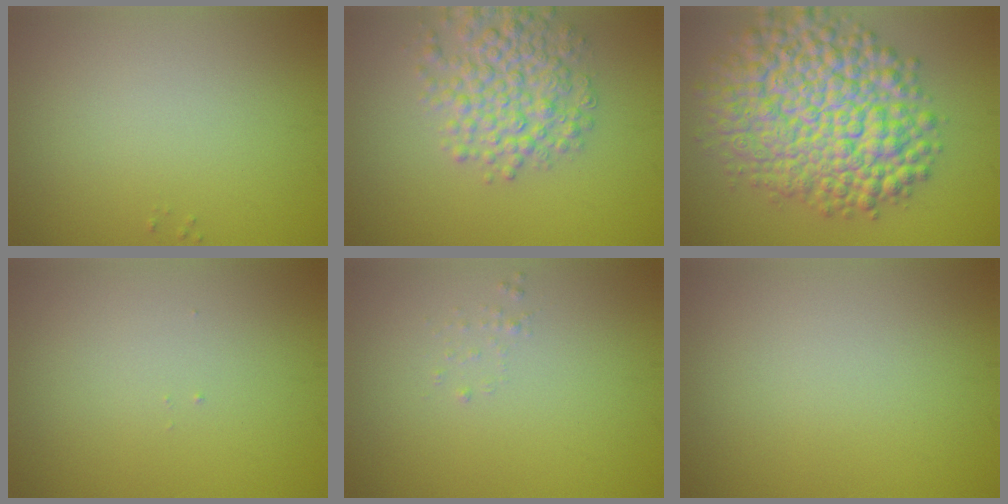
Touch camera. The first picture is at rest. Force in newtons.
{"total": 5.6, "press": 5.6, "slide": 0.2}
{"total": 12.6, "press": 12.6, "slide": 0.4}
{"total": 0.0}
{"total": 0.5, "press": 0.5, "slide": 0.1}
{"total": 0.0}